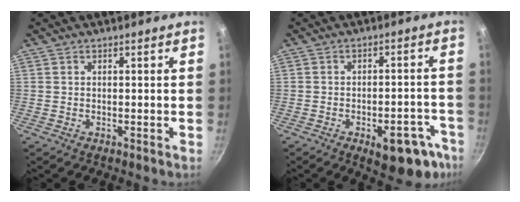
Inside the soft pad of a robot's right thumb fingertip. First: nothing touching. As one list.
[{"total": 12.3, "force": [-6.5, 5.8, 8.7], "torque": [-0.053, 0.039, -0.075]}]